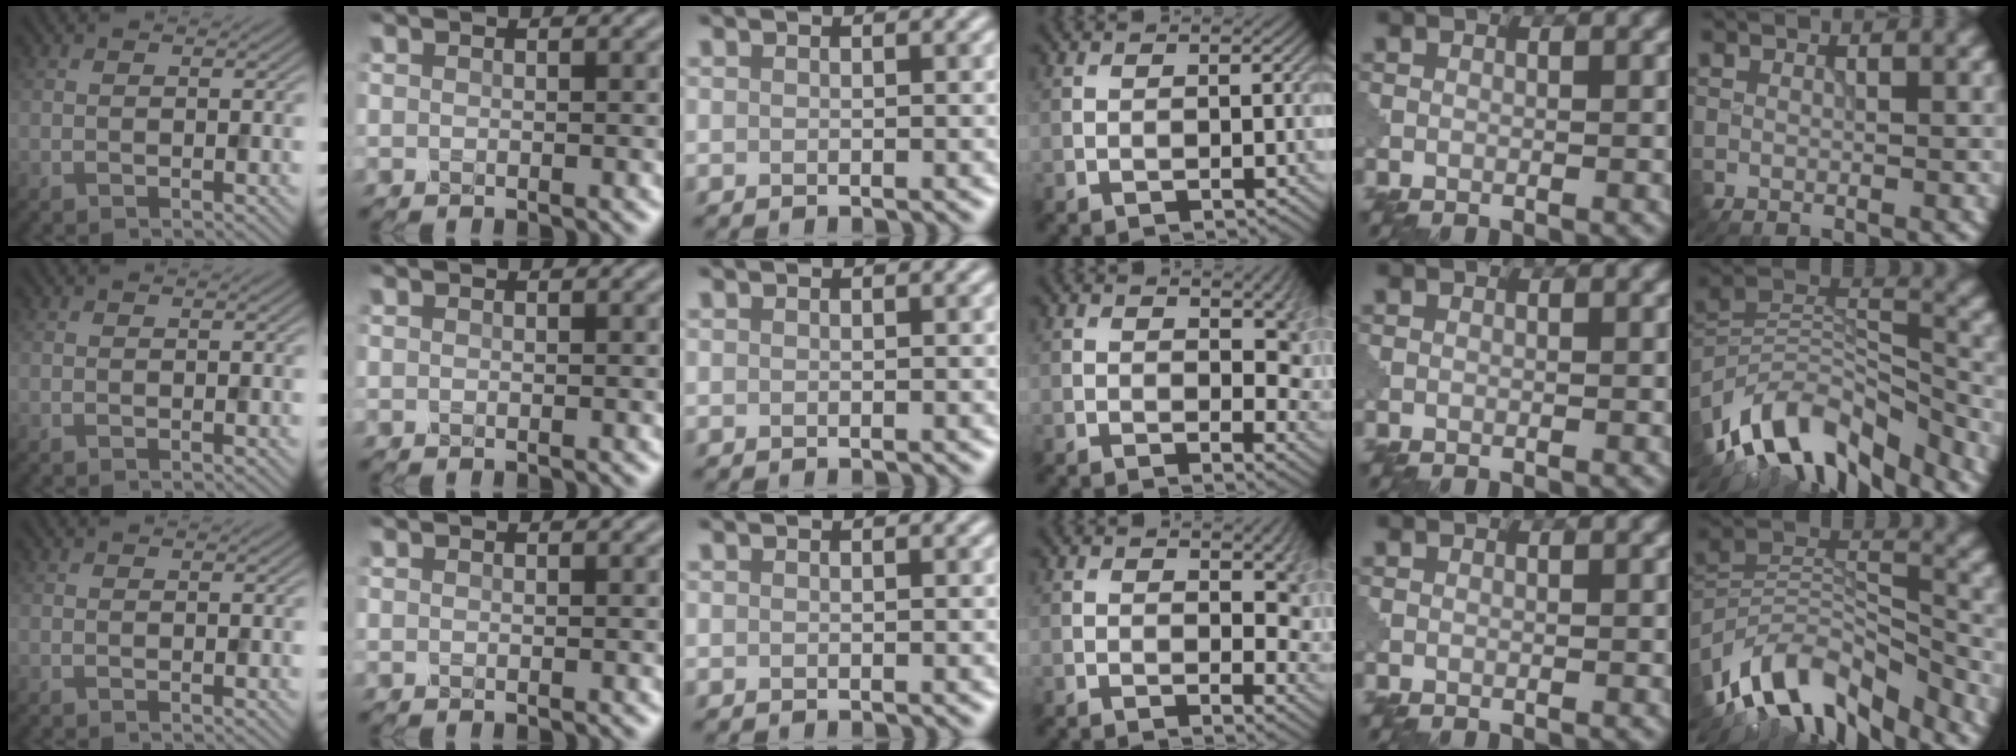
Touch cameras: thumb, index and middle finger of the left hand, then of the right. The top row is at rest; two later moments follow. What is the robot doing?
{"motion": "shake", "object": "medicine bottle"}